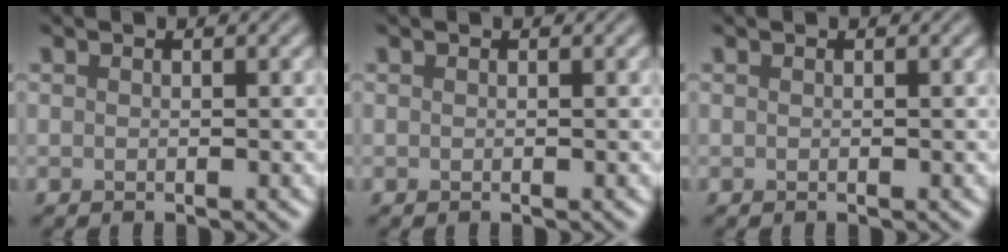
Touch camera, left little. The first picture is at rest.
{"total": 0.0}
{"total": 0.0}